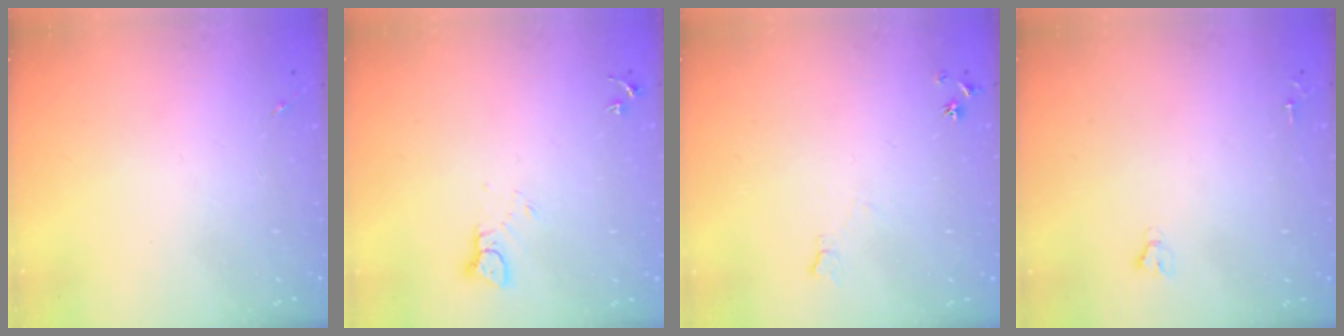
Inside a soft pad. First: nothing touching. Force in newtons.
{"total": 3.1, "press": 3.1, "slide": 0.1}
{"total": 6.5, "press": 6.4, "slide": 0.8}
{"total": 1.8, "press": 1.8, "slide": 0.1}